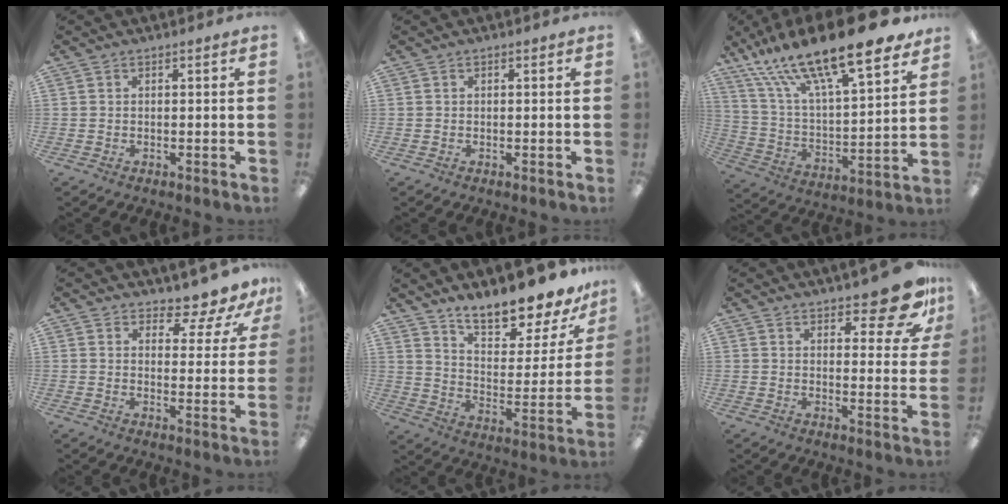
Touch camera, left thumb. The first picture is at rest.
{"total": 0.0}
{"total": 23.9, "force": [18.0, 5.9, 14.5], "torque": [-0.255, -0.116, 0.304]}
{"total": 7.0, "force": [6.1, 2.0, 2.7], "torque": [-0.036, -0.047, 0.105]}
{"total": 14.1, "force": [13.0, 3.2, 4.6], "torque": [-0.084, -0.105, 0.226]}
{"total": 11.5, "force": [8.9, 3.2, 6.5], "torque": [-0.068, -0.066, 0.150]}